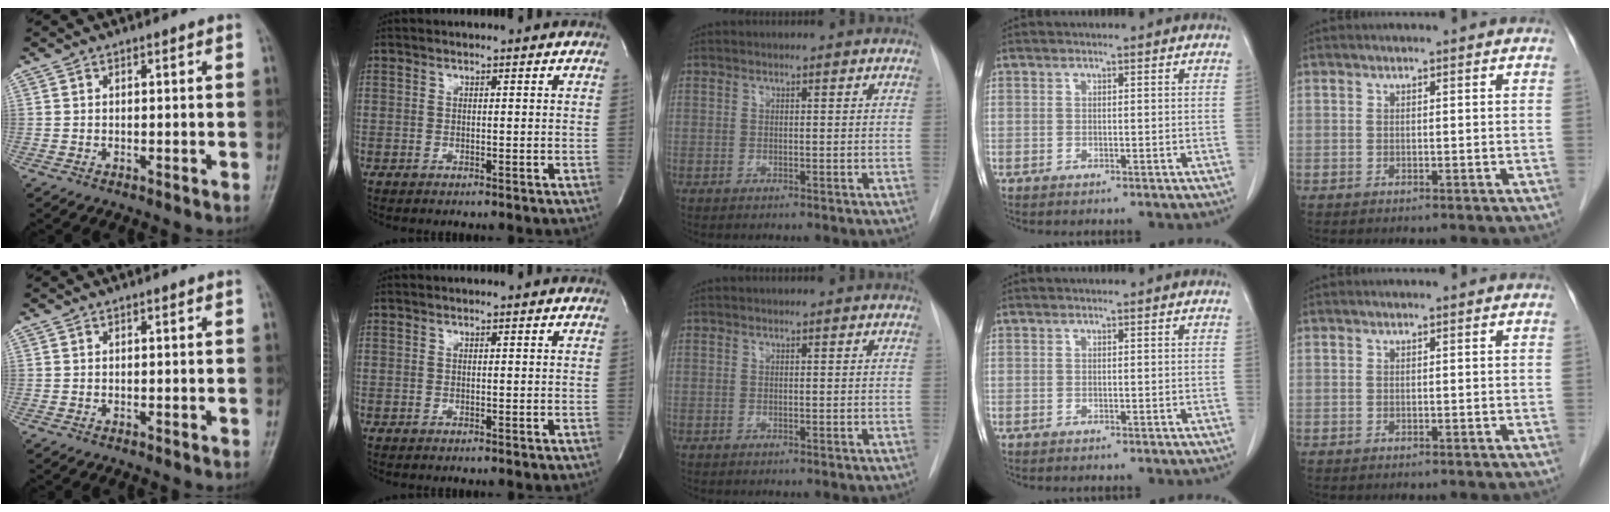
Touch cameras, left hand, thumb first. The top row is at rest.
{}